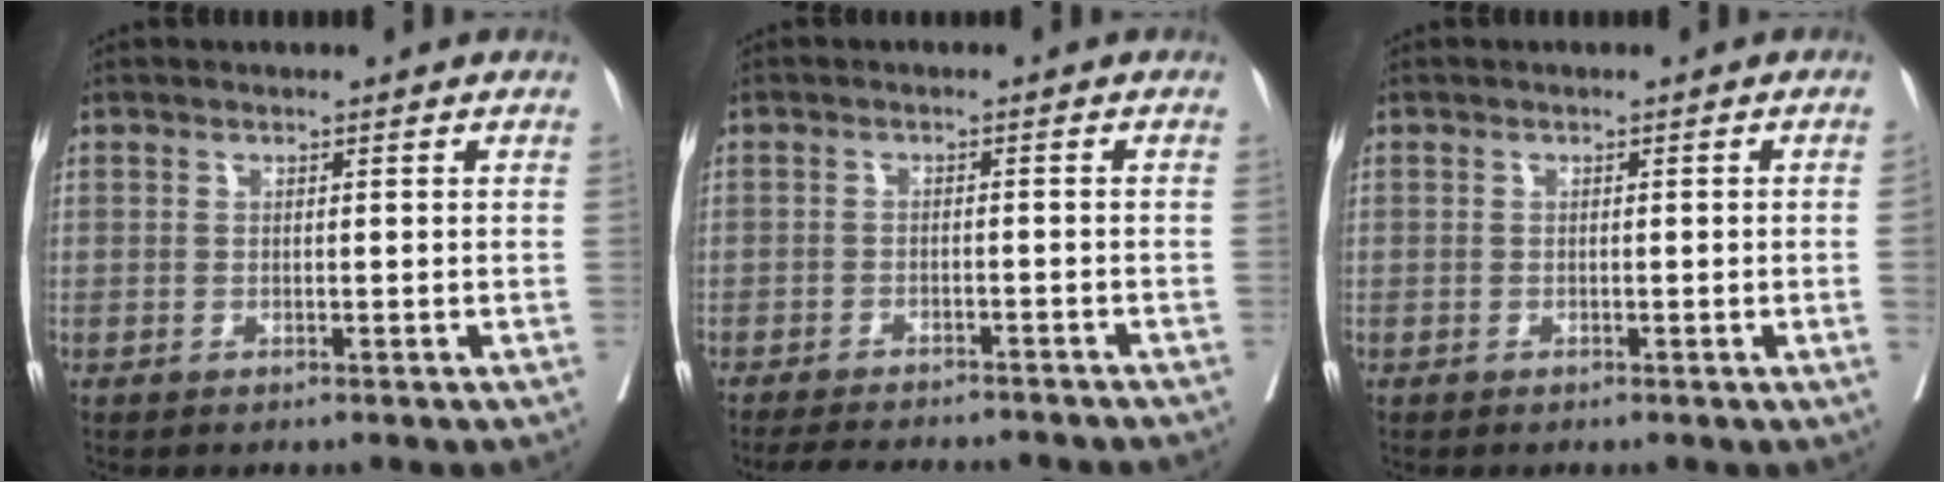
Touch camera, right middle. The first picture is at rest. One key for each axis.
{"total": 12.0, "fx": -10.9, "fy": 2.5, "fz": 4.6, "tx": -0.066, "ty": -0.010, "tz": -0.136}
{"total": 1.4, "fx": -0.2, "fy": -0.2, "fz": 1.3, "tx": -0.019, "ty": 0.003, "tz": 0.001}